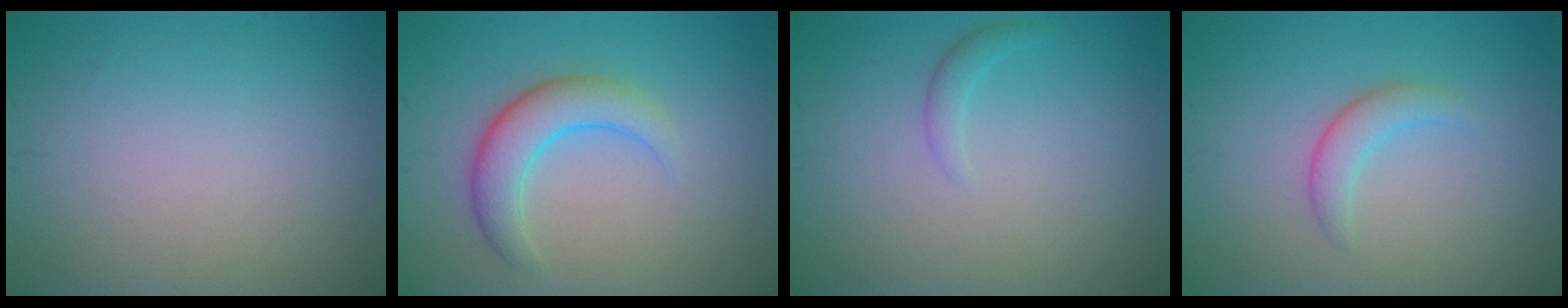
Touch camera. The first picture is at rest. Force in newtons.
{"total": 4.2, "press": 4.2, "slide": 0.1}
{"total": 1.1, "press": 1.1, "slide": 0.1}
{"total": 2.1, "press": 2.1, "slide": 0.2}